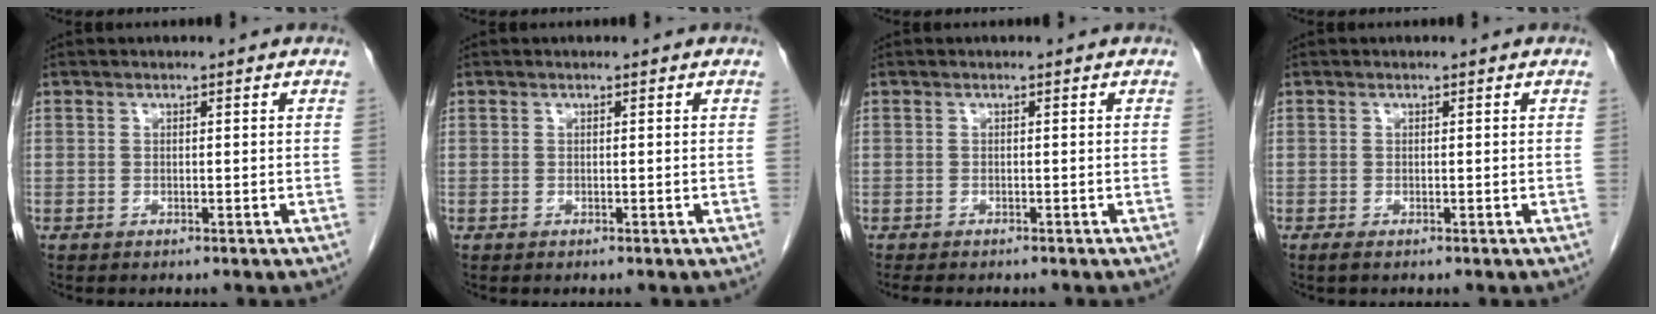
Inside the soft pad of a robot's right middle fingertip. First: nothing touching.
{"total": 0.0}
{"total": 3.5, "force": [-3.0, 0.9, 1.6], "torque": [-0.023, -0.008, -0.039]}
{"total": 0.5, "force": [-0.3, 0.0, 0.4], "torque": [-0.010, -0.003, -0.006]}